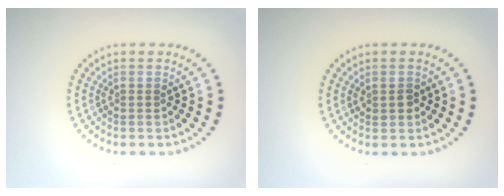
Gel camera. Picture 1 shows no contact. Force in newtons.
{"total": 1.3, "press": 1.3, "slide": 0.2}